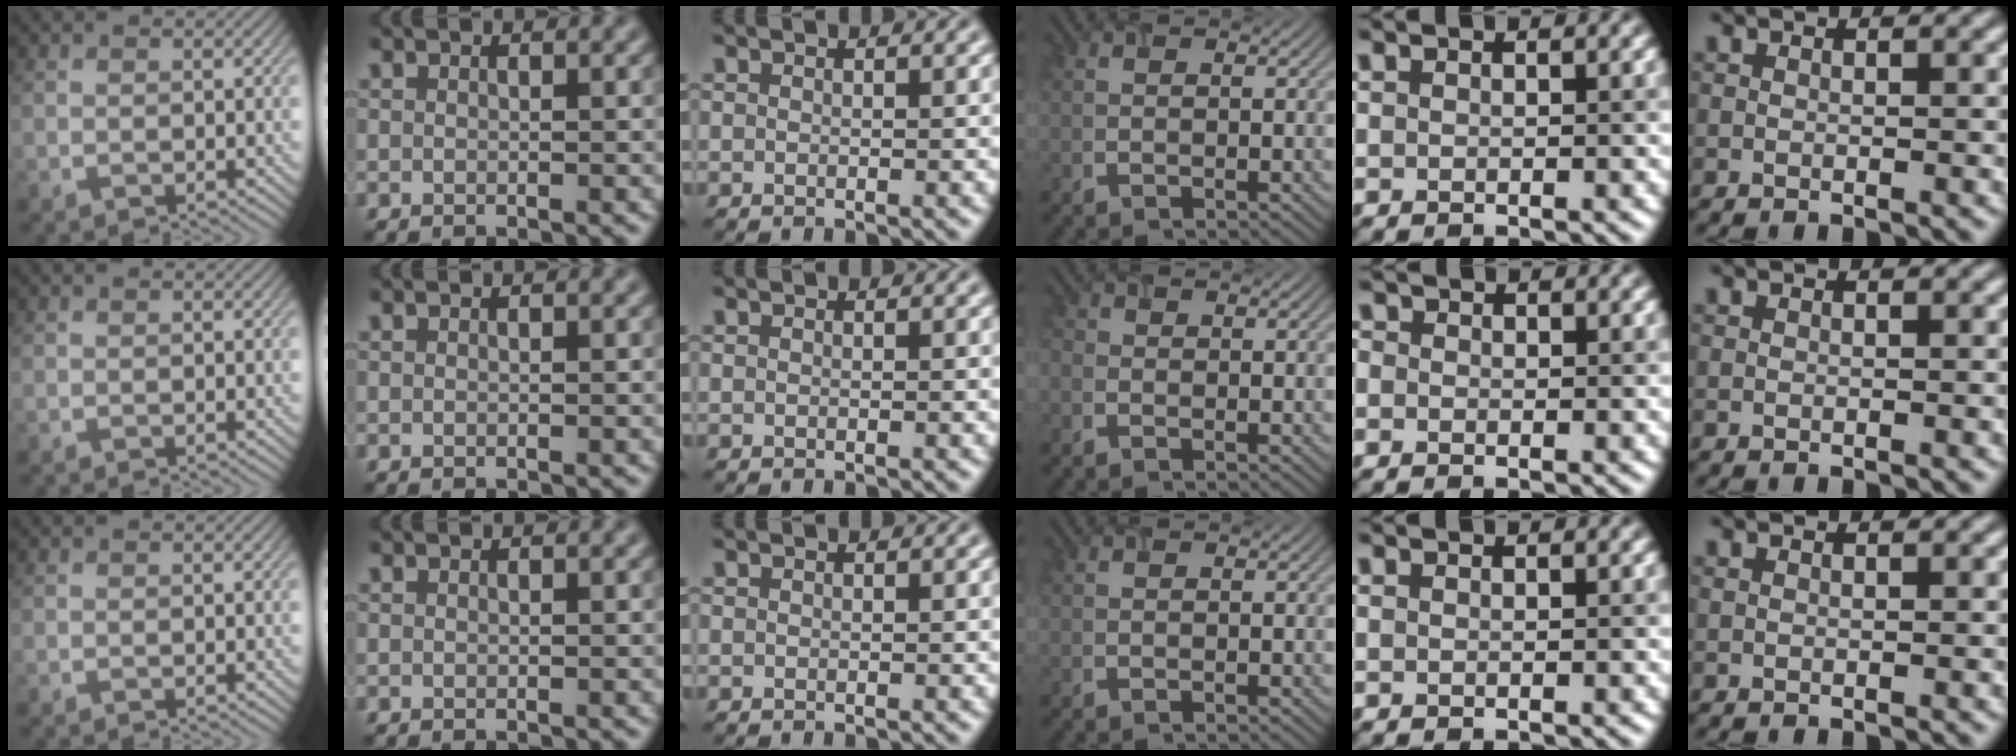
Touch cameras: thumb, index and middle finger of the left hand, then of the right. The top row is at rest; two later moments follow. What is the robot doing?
{"motion": "close", "object": "airpods case & airpods"}